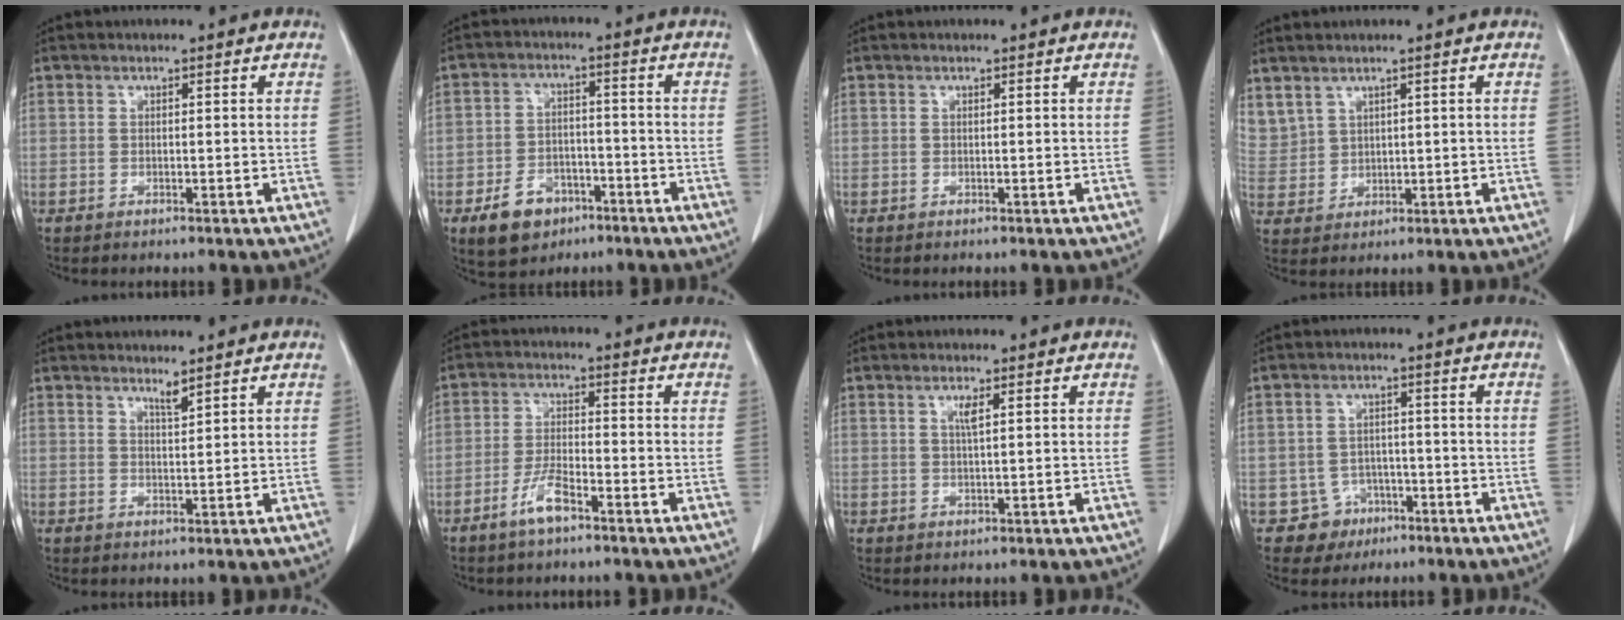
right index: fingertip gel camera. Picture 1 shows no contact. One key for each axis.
{"total": 7.4, "fx": -4.1, "fy": 5.3, "fz": 3.2, "tx": -0.062, "ty": 0.009, "tz": -0.059}
{"total": 0.0}
{"total": 7.5, "fx": 4.2, "fy": 5.6, "fz": 2.7, "tx": -0.083, "ty": 0.017, "tz": 0.109}
{"total": 1.6, "fx": 1.4, "fy": -0.2, "fz": 0.7, "tx": -0.011, "ty": -0.010, "tz": 0.027}
{"total": 4.9, "fx": -3.3, "fy": 1.0, "fz": 3.5, "tx": -0.076, "ty": 0.000, "tz": -0.063}
{"total": 1.8, "fx": 0.7, "fy": 0.0, "fz": 1.7, "tx": -0.036, "ty": 0.000, "tz": 0.013}
{"total": 4.9, "fx": -2.3, "fy": 4.3, "fz": -0.2, "tx": 0.010, "ty": 0.016, "tz": -0.030}